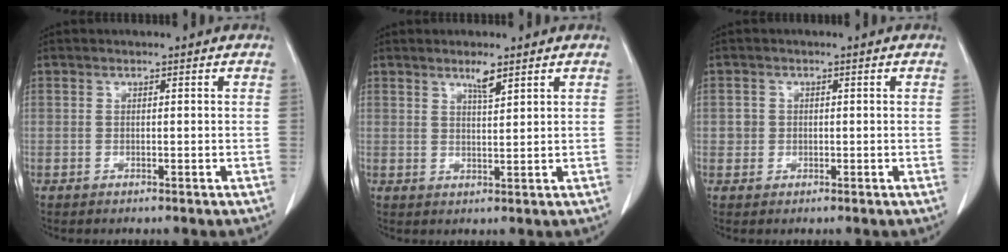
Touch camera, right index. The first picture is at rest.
{"total": 2.6, "force": [1.9, 0.2, 1.7], "torque": [-0.035, -0.002, 0.035]}
{"total": 1.7, "force": [0.1, 1.7, 0.3], "torque": [-0.001, 0.005, 0.001]}